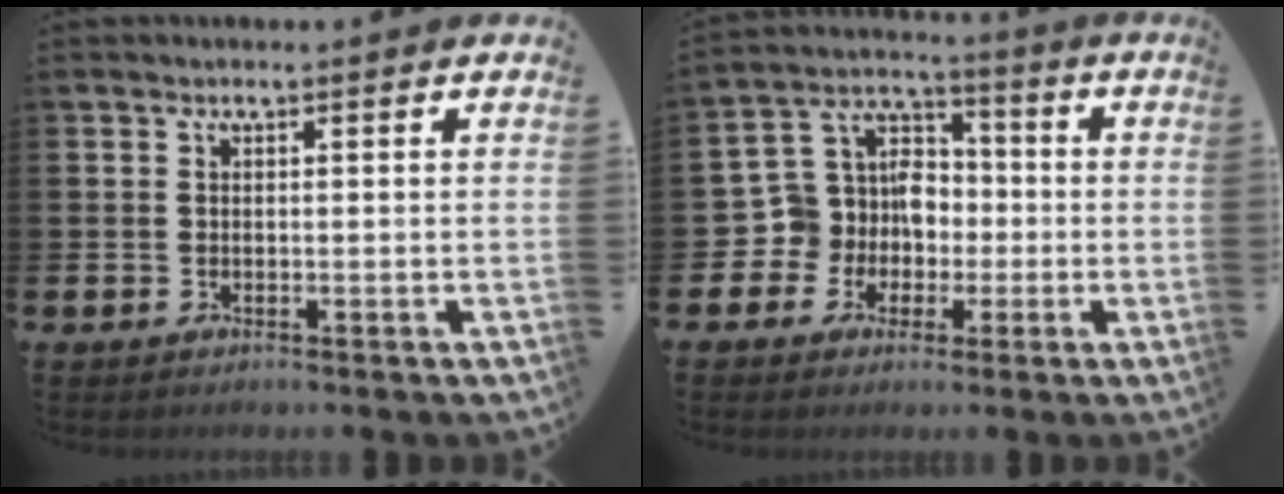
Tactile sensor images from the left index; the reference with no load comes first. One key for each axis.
{"total": 8.3, "fx": -1.5, "fy": 8.0, "fz": 1.9, "tx": -0.090, "ty": 0.005, "tz": -0.032}